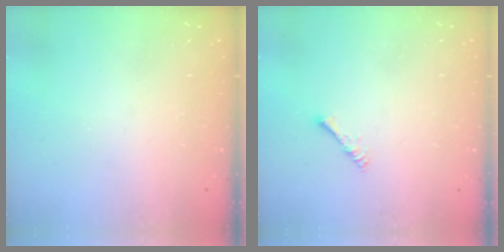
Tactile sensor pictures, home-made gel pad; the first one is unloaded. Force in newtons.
{"total": 2.0, "press": 1.9, "slide": 0.4}